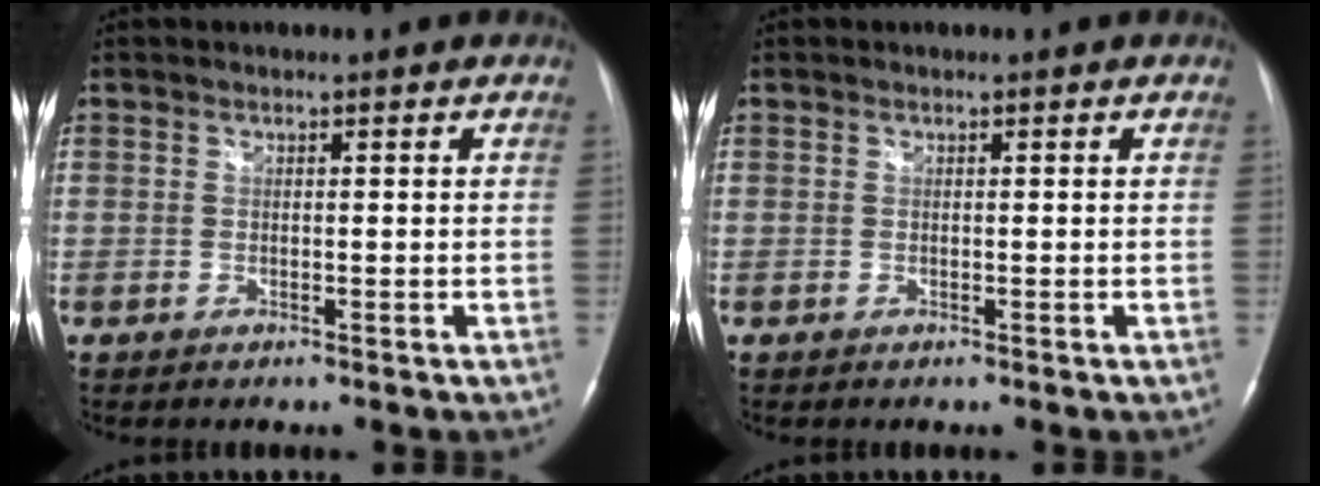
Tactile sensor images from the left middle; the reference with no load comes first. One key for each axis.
{"total": 0.0}